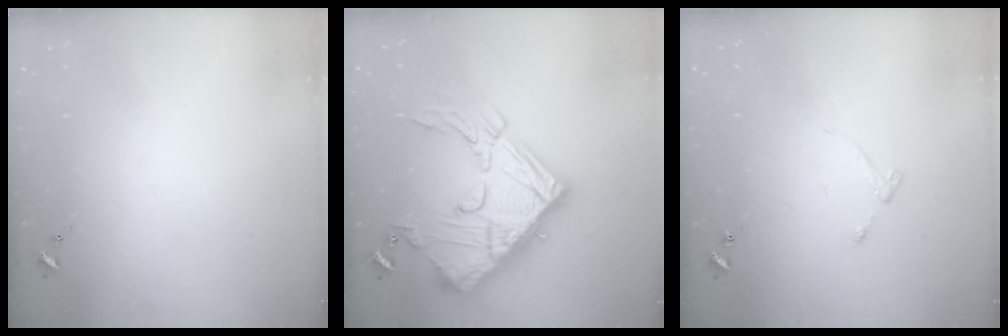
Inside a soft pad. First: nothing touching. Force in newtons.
{"total": 24.8, "press": 24.7, "slide": 2.3}
{"total": 4.7, "press": 4.6, "slide": 0.6}